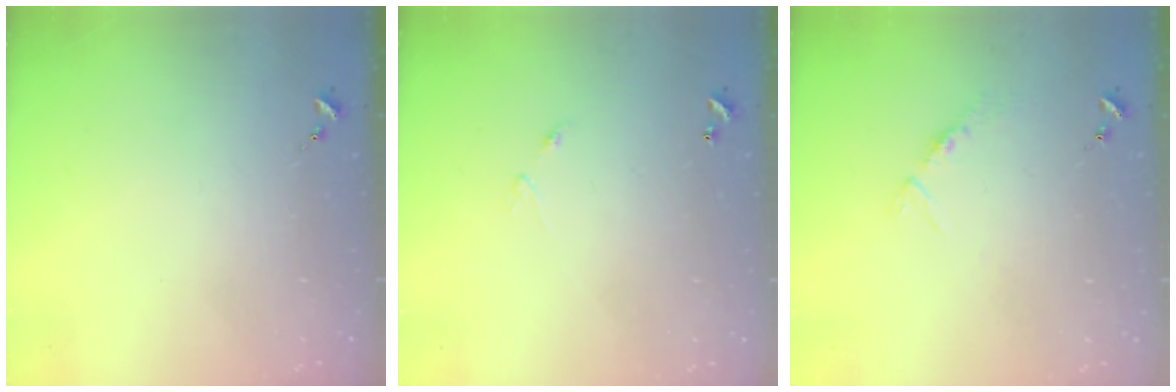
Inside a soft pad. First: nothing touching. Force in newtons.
{"total": 5.0, "press": 5.0, "slide": 0.5}
{"total": 5.9, "press": 5.9, "slide": 0.5}